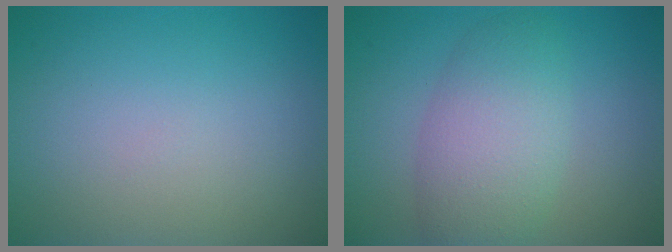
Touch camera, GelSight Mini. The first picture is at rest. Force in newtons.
{"total": 5.4, "press": 5.4, "slide": 0.4}